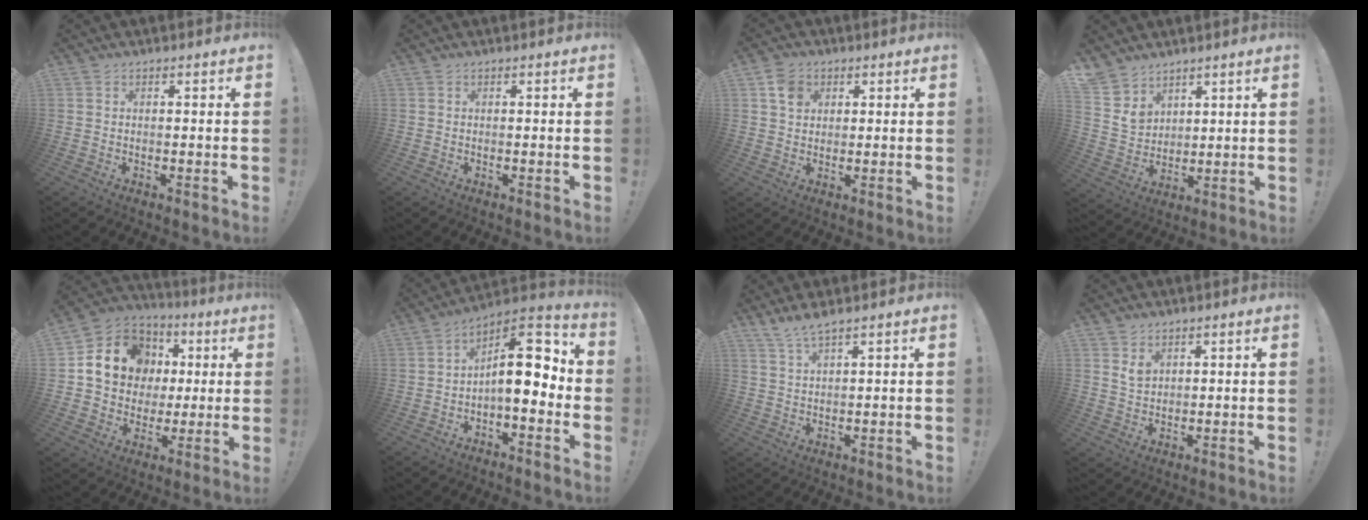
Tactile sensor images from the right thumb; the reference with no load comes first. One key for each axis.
{"total": 0.0}
{"total": 5.4, "fx": 2.4, "fy": 4.4, "fz": 2.1, "tx": -0.029, "ty": -0.001, "tz": 0.044}
{"total": 7.7, "fx": 5.7, "fy": 5.2, "fz": 0.3, "tx": -0.012, "ty": -0.057, "tz": 0.113}
{"total": 16.4, "fx": 3.8, "fy": 14.0, "fz": 7.6, "tx": -0.100, "ty": -0.003, "tz": 0.090}
{"total": 13.4, "fx": 0.1, "fy": 6.6, "fz": 11.7, "tx": -0.160, "ty": 0.000, "tz": 0.002}
{"total": 4.2, "fx": 3.4, "fy": 0.0, "fz": 2.4, "tx": -0.056, "ty": -0.013, "tz": 0.061}
{"total": 4.1, "fx": 2.7, "fy": 2.7, "fz": 1.4, "tx": -0.013, "ty": -0.016, "tz": 0.048}